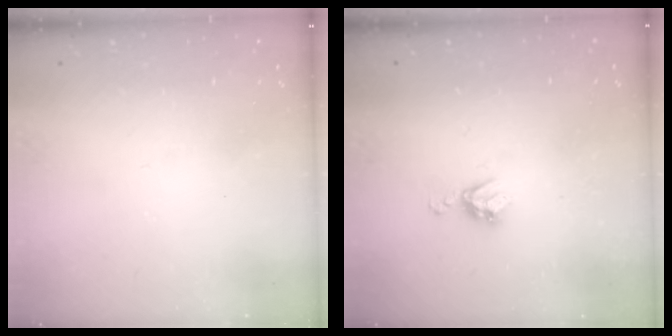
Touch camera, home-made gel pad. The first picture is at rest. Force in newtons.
{"total": 5.6, "press": 5.6, "slide": 0.5}